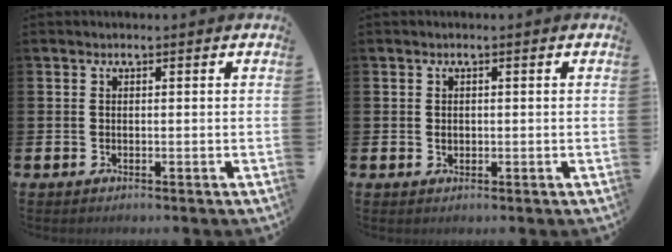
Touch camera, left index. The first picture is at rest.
{"total": 0.9, "force": [0.1, 0.7, 0.5], "torque": [0.005, -0.001, -0.002]}